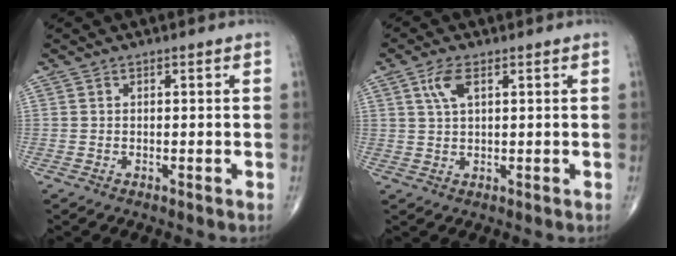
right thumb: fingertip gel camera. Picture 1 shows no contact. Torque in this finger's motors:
{"motor_torque": [-0.17, 0.19, 0.05, 0.00, 0.03]}